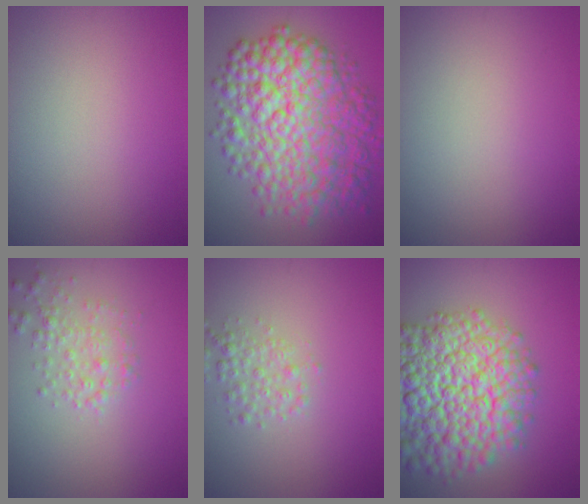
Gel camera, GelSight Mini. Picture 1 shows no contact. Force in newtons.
{"total": 11.1, "press": 11.1, "slide": 0.1}
{"total": 0.0}
{"total": 2.1, "press": 2.1, "slide": 0.1}
{"total": 2.1, "press": 2.1, "slide": 0.0}
{"total": 13.2, "press": 13.1, "slide": 0.6}